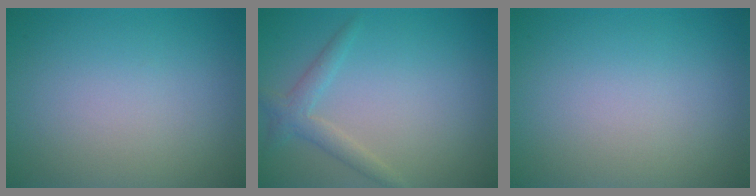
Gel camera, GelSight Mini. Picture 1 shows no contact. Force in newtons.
{"total": 2.0, "press": 2.0, "slide": 0.1}
{"total": 0.0}